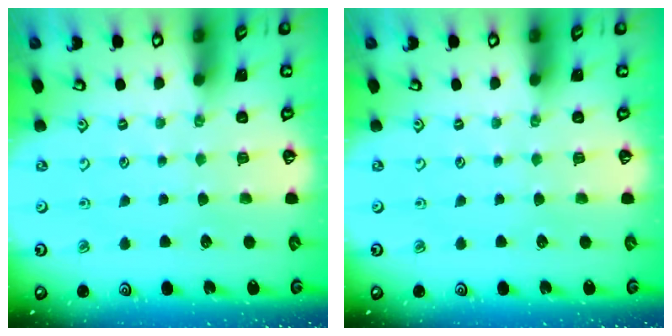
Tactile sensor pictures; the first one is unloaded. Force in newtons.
{"total": 0.0}